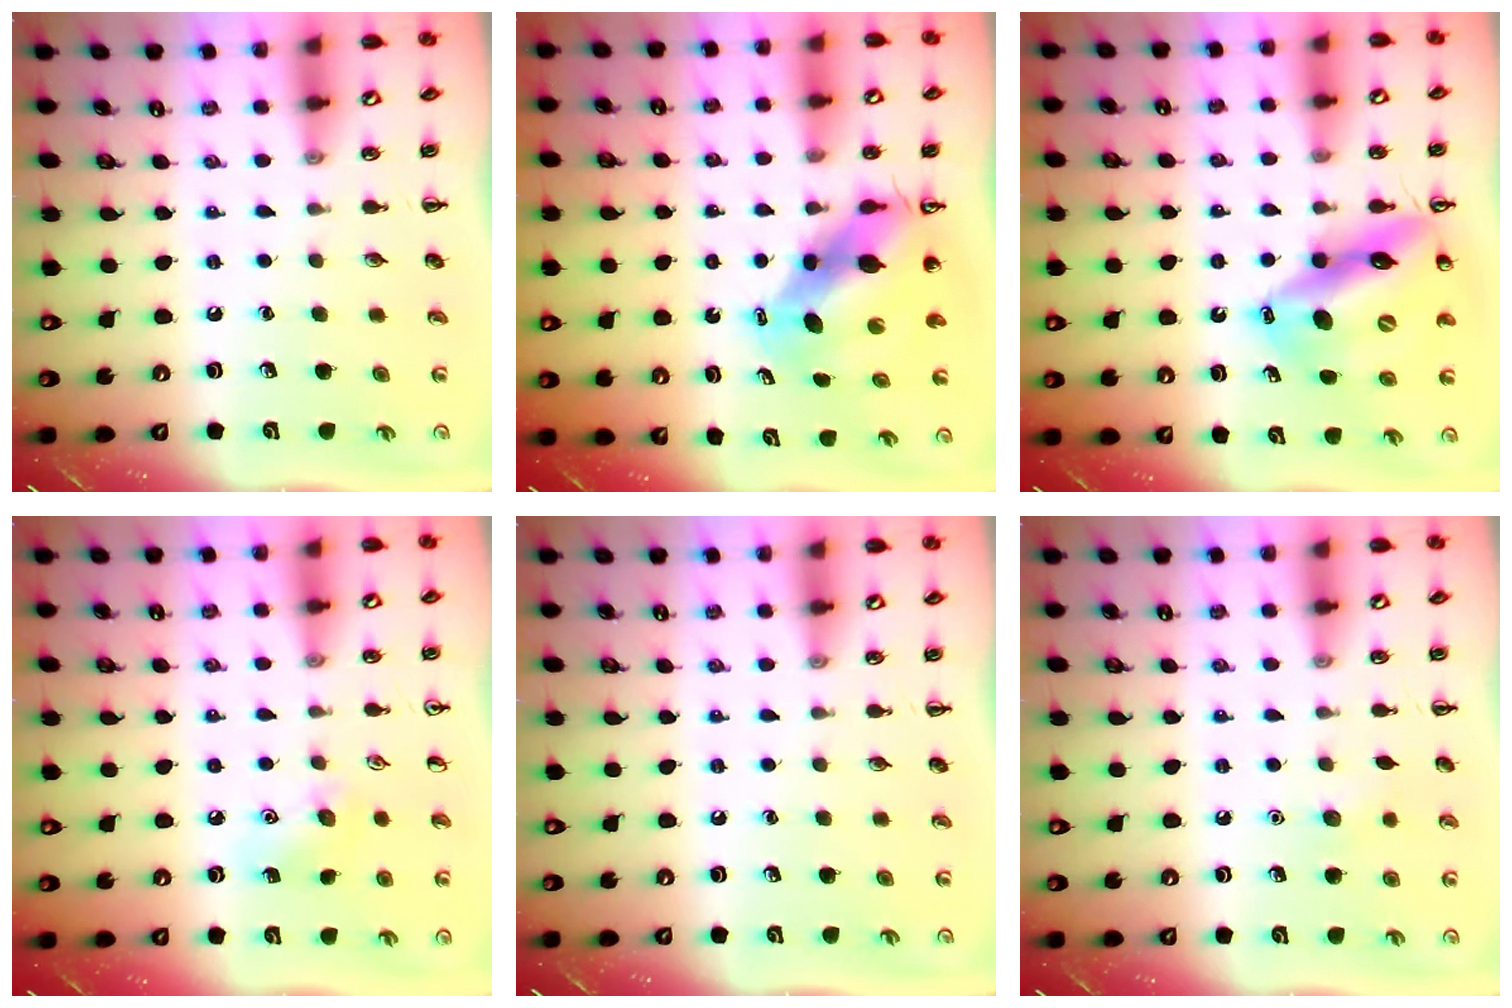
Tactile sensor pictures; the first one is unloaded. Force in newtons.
{"total": 8.4, "press": 8.0, "slide": 2.5}
{"total": 16.1, "press": 15.4, "slide": 4.5}
{"total": 8.3, "press": 8.2, "slide": 1.7}
{"total": 0.0}
{"total": 4.9, "press": 4.8, "slide": 1.1}